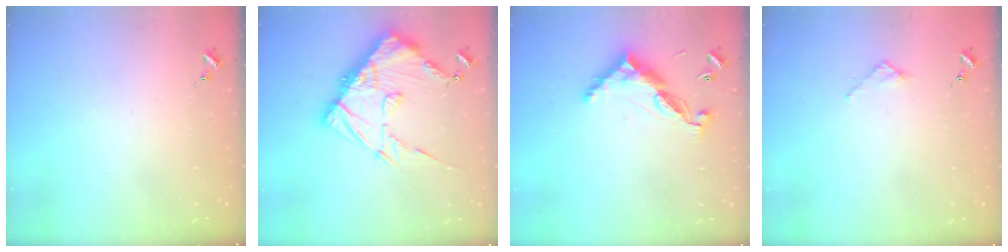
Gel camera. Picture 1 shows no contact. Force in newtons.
{"total": 18.0, "press": 17.9, "slide": 1.6}
{"total": 10.4, "press": 10.4, "slide": 0.4}
{"total": 2.4, "press": 2.3, "slide": 0.3}